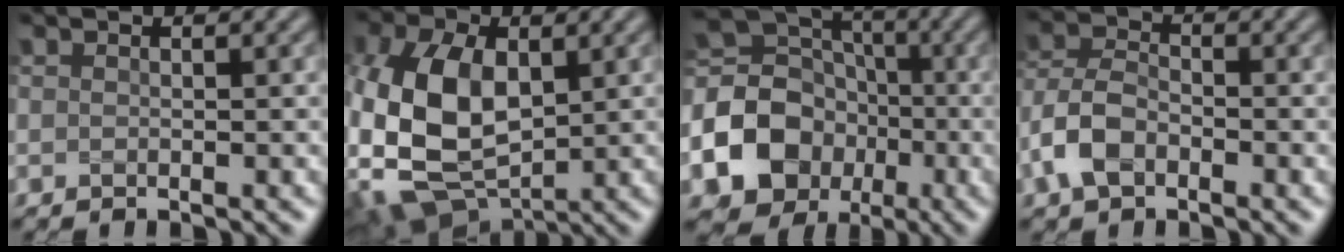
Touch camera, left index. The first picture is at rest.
{"total": 10.5, "force": [-0.1, 6.5, 8.3], "torque": [-0.206, 0.001, 0.000]}
{"total": 13.5, "force": [-3.4, 11.6, 6.0], "torque": [-0.135, -0.019, -0.076]}
{"total": 4.2, "force": [-2.1, 2.5, 2.6], "torque": [-0.059, 0.007, -0.052]}